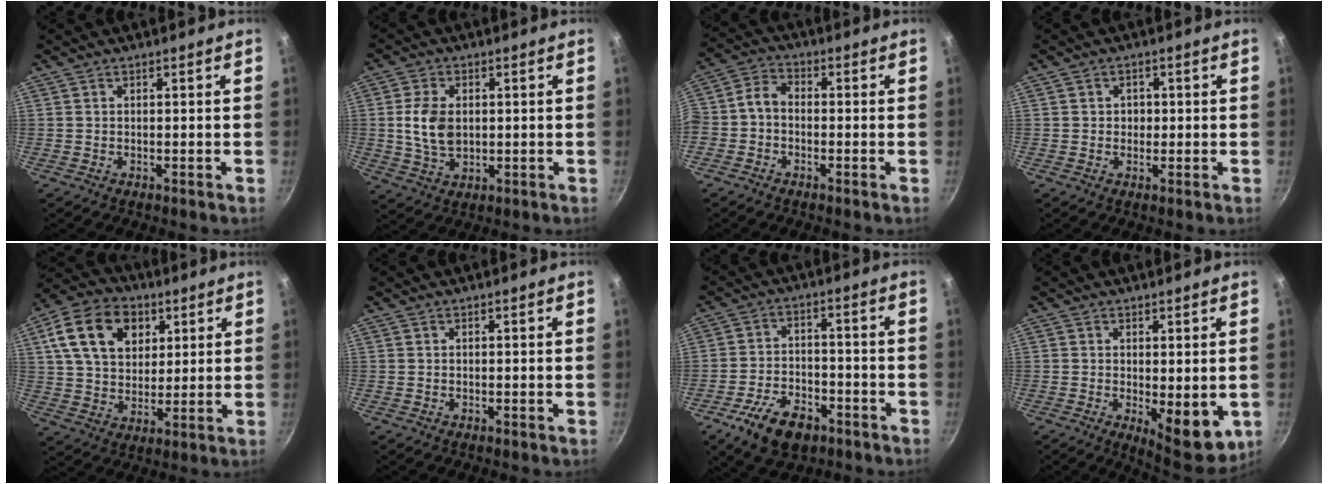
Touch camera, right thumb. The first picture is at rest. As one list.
[{"total": 7.9, "force": [0.7, 5.3, 5.8], "torque": [-0.103, -0.002, 0.015]}, {"total": 5.0, "force": [-1.6, 3.7, 2.9], "torque": [-0.053, 0.030, -0.046]}, {"total": 2.3, "force": [0.1, 2.1, 0.9], "torque": [-0.003, 0.001, -0.001]}, {"total": 16.1, "force": [5.9, 11.5, 9.6], "torque": [-0.150, -0.004, 0.094]}, {"total": 0.0}, {"total": 11.8, "force": [-6.7, 6.6, 7.2], "torque": [-0.110, 0.035, -0.113]}, {"total": 9.1, "force": [-1.1, 3.8, 8.2], "torque": [-0.089, -0.013, -0.003]}]